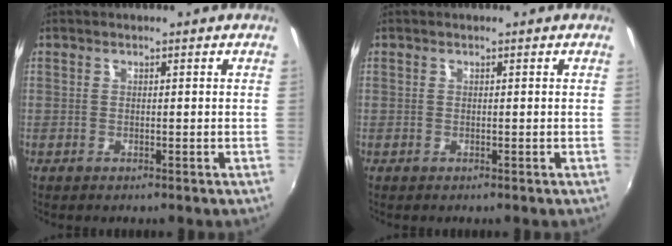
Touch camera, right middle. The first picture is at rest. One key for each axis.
{"total": 0.0}